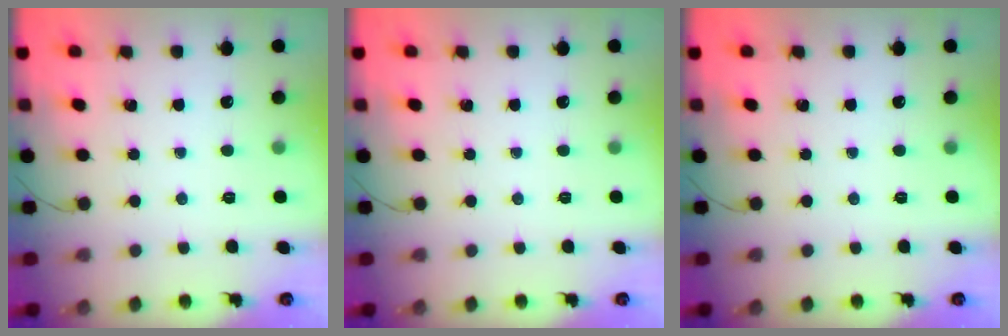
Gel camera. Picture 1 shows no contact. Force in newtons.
{"total": 0.0}
{"total": 0.0}